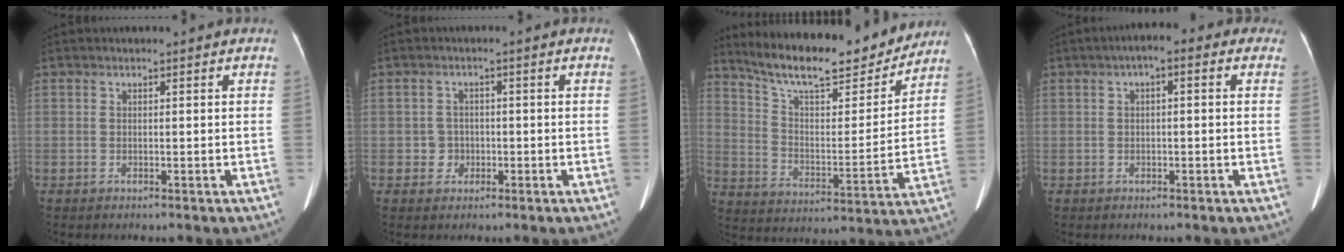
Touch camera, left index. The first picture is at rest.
{"total": 2.3, "force": [-0.6, 2.2, 0.1], "torque": [0.004, 0.008, -0.009]}
{"total": 20.6, "force": [18.1, 3.7, 9.2], "torque": [-0.150, -0.010, 0.277]}
{"total": 3.9, "force": [1.3, 1.5, 3.3], "torque": [-0.049, 0.023, 0.011]}